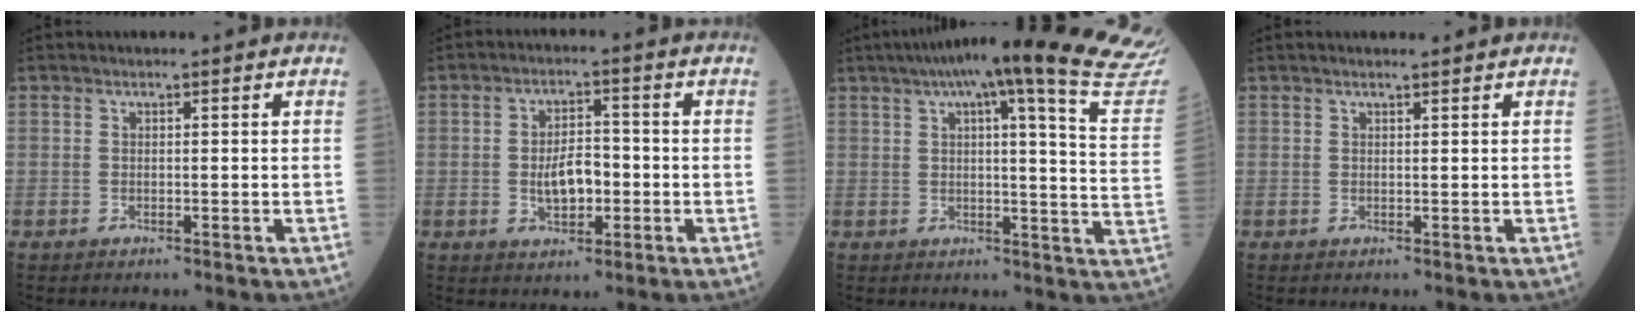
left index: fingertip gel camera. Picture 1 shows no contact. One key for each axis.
{"total": 5.9, "fx": -1.0, "fy": 3.1, "fz": 4.9, "tx": -0.091, "ty": 0.006, "tz": -0.012}
{"total": 27.5, "fx": 23.3, "fy": 1.2, "fz": 14.5, "tx": -0.200, "ty": -0.049, "tz": 0.267}
{"total": 1.6, "fx": 1.5, "fy": 0.3, "fz": 0.7, "tx": -0.014, "ty": 0.008, "tz": 0.024}